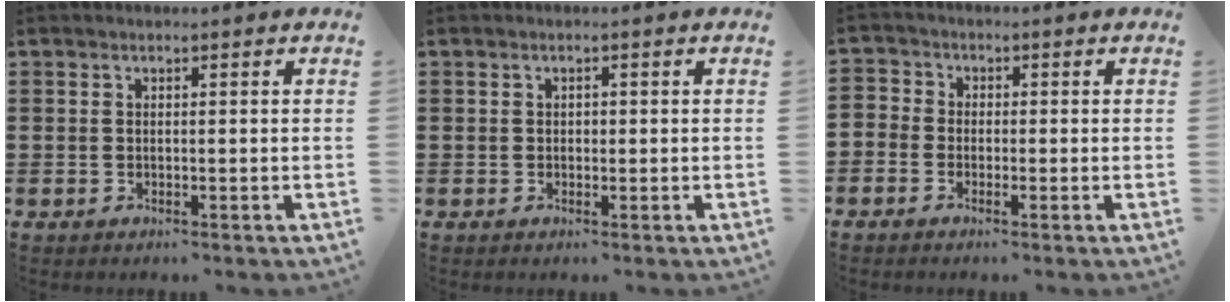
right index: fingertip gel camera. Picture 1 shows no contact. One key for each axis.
{"total": 0.6, "fx": 0.0, "fy": 0.5, "fz": 0.4, "tx": -0.009, "ty": 0.001, "tz": 0.001}
{"total": 1.7, "fx": -1.4, "fy": 1.0, "fz": 0.1, "tx": -0.010, "ty": 0.002, "tz": -0.033}